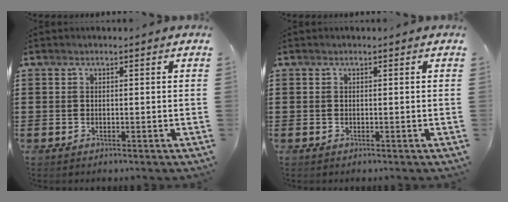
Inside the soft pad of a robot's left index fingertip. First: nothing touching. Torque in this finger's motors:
{"motor_torque": [0.00, 0.00, 0.00, 0.00]}